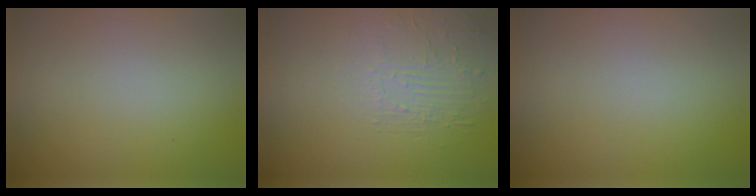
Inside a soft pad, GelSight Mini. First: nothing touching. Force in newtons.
{"total": 1.8, "press": 0.7, "slide": 1.7}
{"total": 0.0}